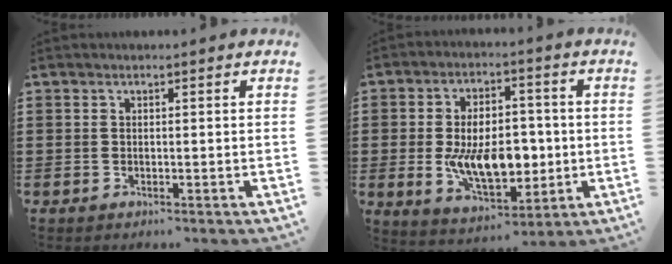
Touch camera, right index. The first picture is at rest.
{"total": 12.4, "force": [-1.0, 7.1, 10.2], "torque": [-0.176, -0.009, -0.016]}